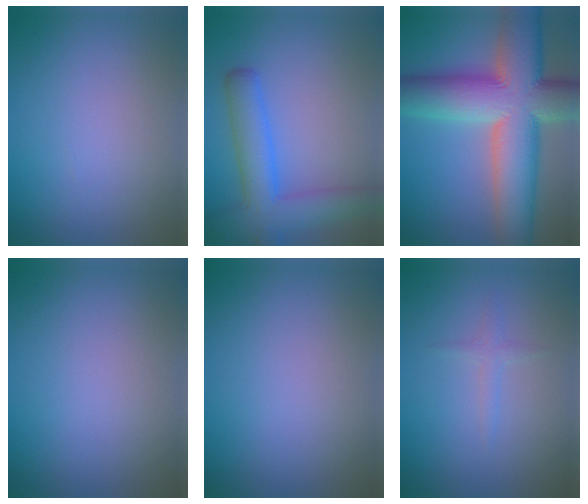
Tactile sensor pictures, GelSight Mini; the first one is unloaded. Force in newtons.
{"total": 6.6, "press": 6.6, "slide": 0.4}
{"total": 15.9, "press": 15.9, "slide": 0.6}
{"total": 0.0}
{"total": 0.0}
{"total": 1.0, "press": 1.0, "slide": 0.1}